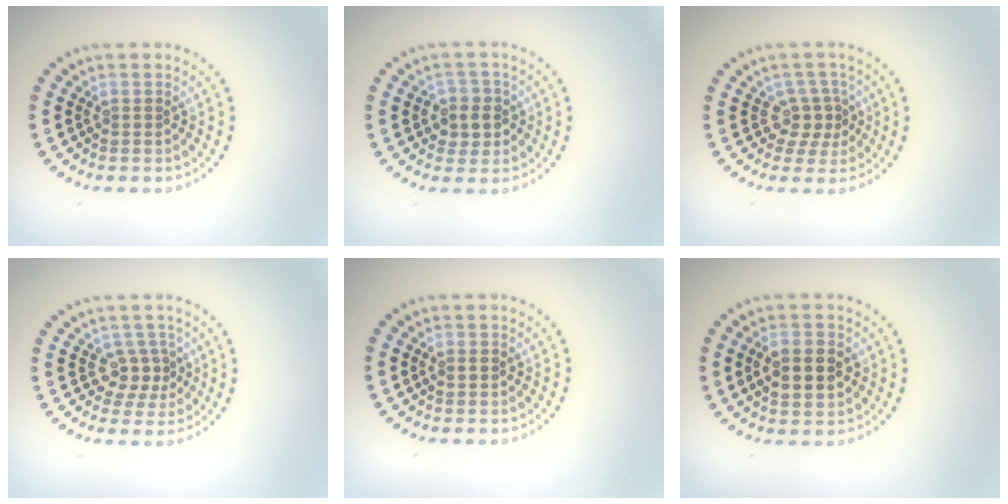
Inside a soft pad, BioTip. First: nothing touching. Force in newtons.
{"total": 2.6, "press": 2.4, "slide": 0.8}
{"total": 2.4, "press": 1.9, "slide": 1.5}
{"total": 2.3, "press": 1.9, "slide": 1.3}
{"total": 1.2, "press": 1.2, "slide": 0.1}
{"total": 4.4, "press": 4.4, "slide": 0.1}